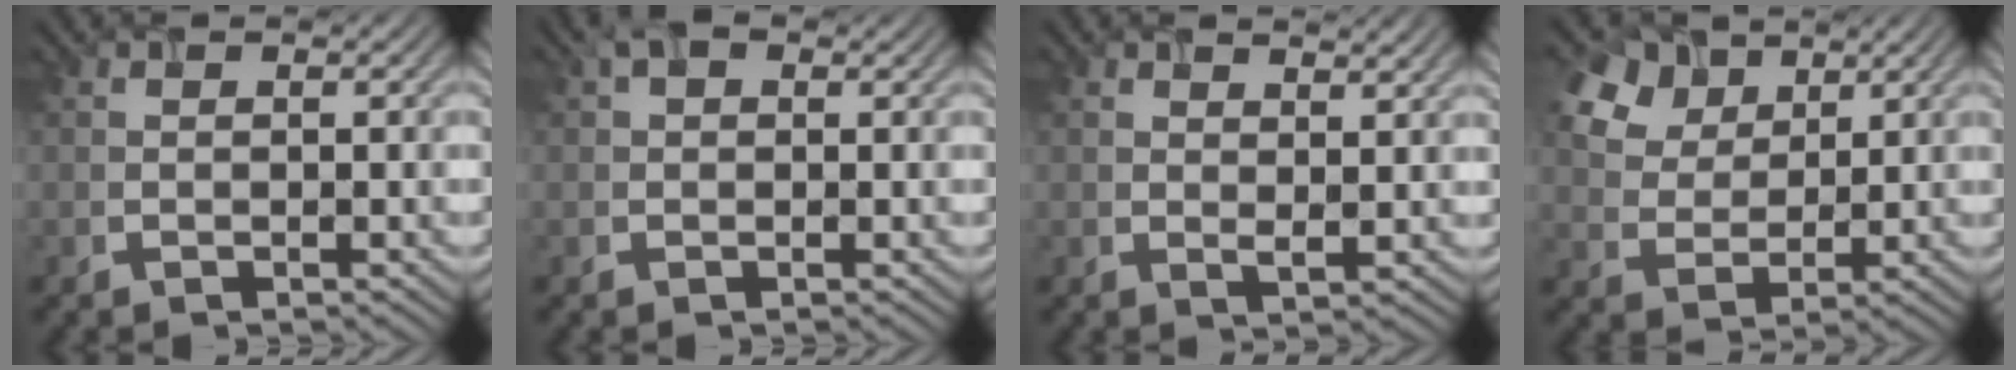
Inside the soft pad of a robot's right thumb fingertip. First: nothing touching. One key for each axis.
{"total": 2.2, "fx": 0.7, "fy": 1.4, "fz": 1.5, "tx": -0.026, "ty": 0.009, "tz": 0.012}
{"total": 2.3, "fx": 1.8, "fy": 0.4, "fz": 1.4, "tx": -0.023, "ty": -0.003, "tz": 0.035}
{"total": 8.0, "fx": 4.5, "fy": 5.2, "fz": 4.1, "tx": -0.106, "ty": 0.015, "tz": 0.087}